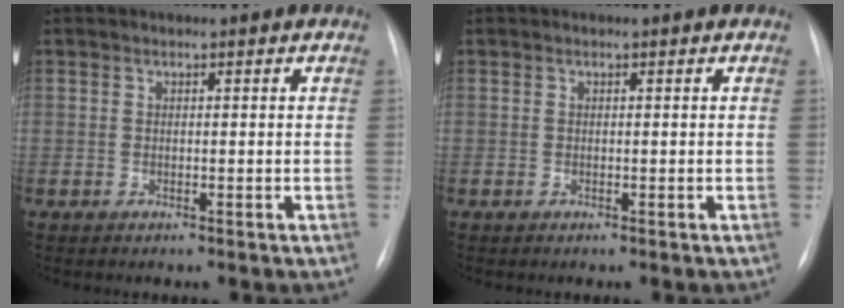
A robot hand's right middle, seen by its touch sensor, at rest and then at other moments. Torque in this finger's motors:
{"motor_torque": [0.19, -0.25, 0.02, 0.00]}